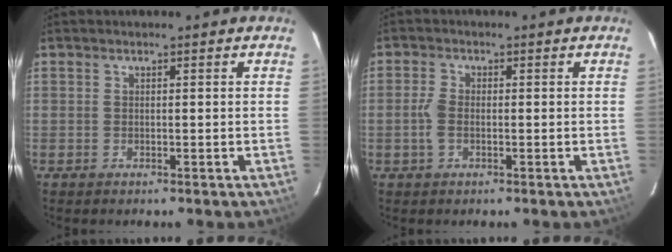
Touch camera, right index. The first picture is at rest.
{"total": 2.8, "force": [-0.7, 1.5, 2.3], "torque": [-0.057, 0.003, -0.014]}